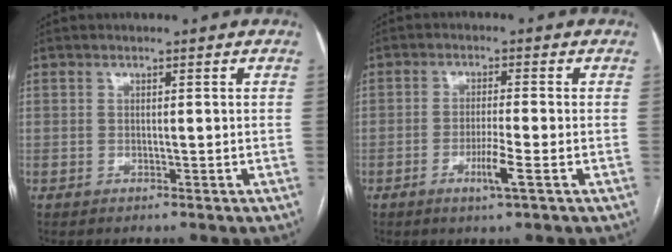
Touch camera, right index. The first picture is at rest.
{"total": 4.1, "force": [-1.8, -0.3, 3.7], "torque": [-0.071, -0.008, -0.035]}